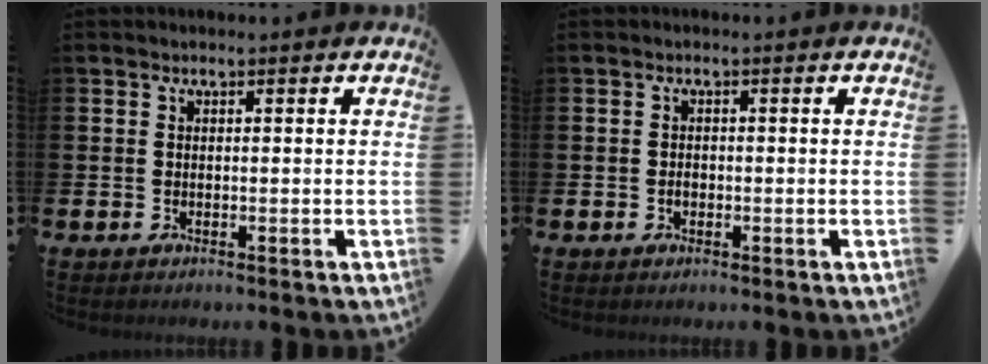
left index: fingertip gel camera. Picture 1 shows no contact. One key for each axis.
{"total": 0.9, "fx": -0.3, "fy": 0.7, "fz": 0.5, "tx": -0.007, "ty": 0.002, "tz": -0.008}